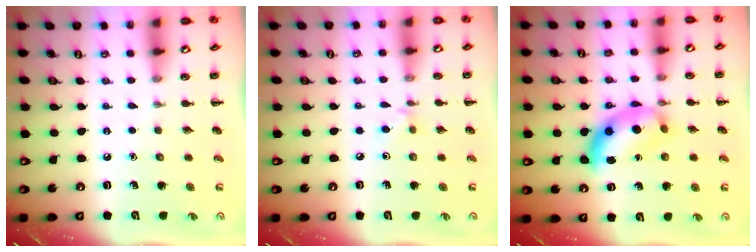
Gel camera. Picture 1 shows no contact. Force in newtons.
{"total": 3.9, "press": 3.6, "slide": 1.5}
{"total": 11.1, "press": 11.1, "slide": 0.4}